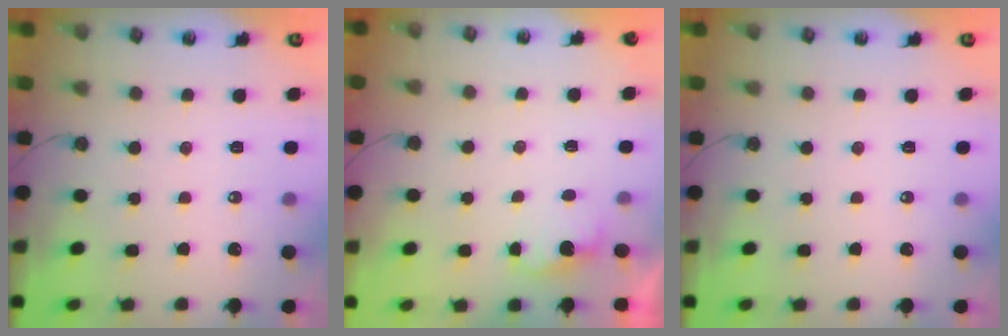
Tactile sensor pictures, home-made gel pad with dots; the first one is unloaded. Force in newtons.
{"total": 2.2, "press": 2.0, "slide": 0.9}
{"total": 0.0}